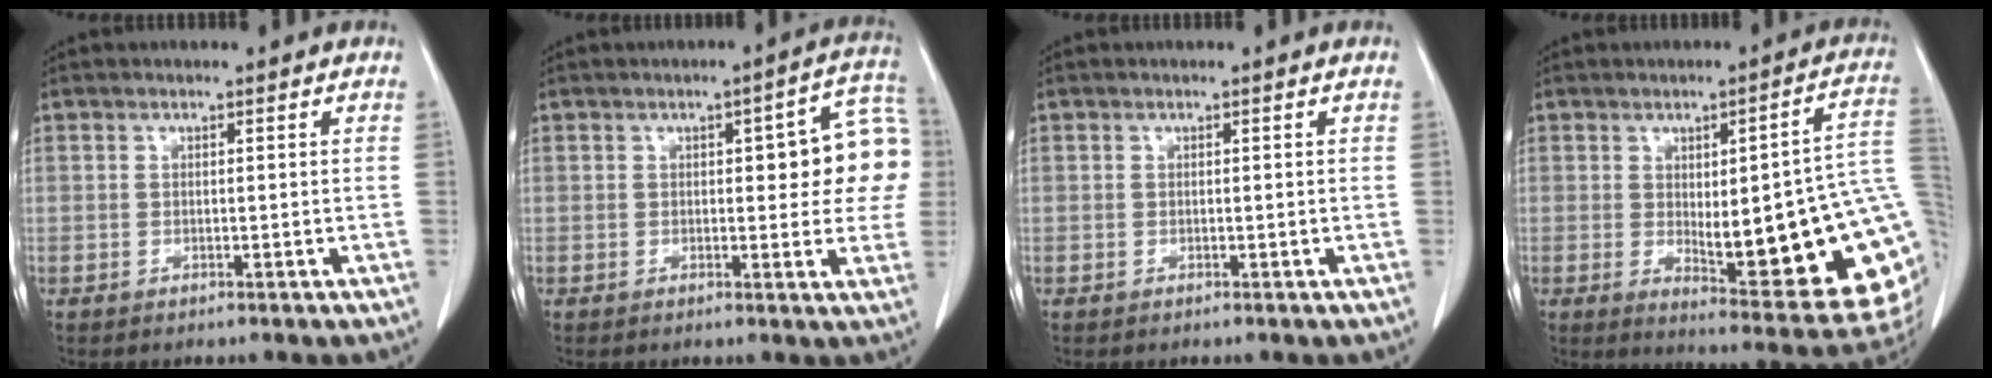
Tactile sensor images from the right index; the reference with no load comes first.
{"total": 10.6, "force": [1.4, 3.2, 10.0], "torque": [-0.105, 0.028, 0.014]}
{"total": 0.0}
{"total": 23.4, "force": [-1.0, 4.5, 23.0], "torque": [-0.215, -0.001, -0.001]}